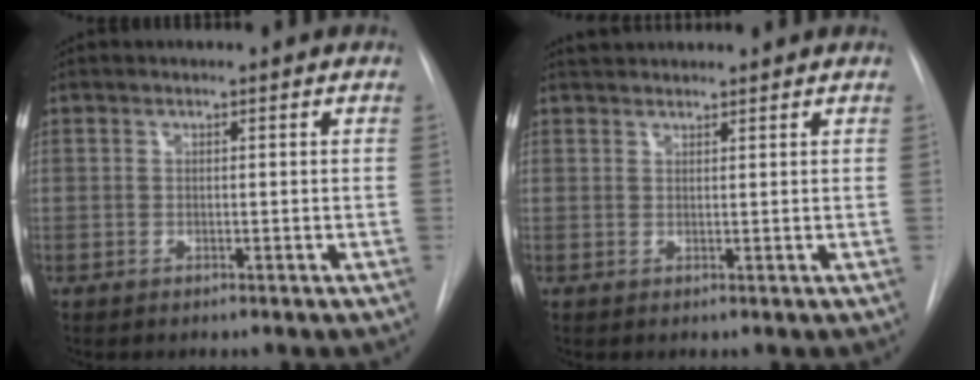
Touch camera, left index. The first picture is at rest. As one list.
[{"total": 3.6, "force": [3.4, 0.4, 0.8], "torque": [-0.012, 0.036, 0.058]}]